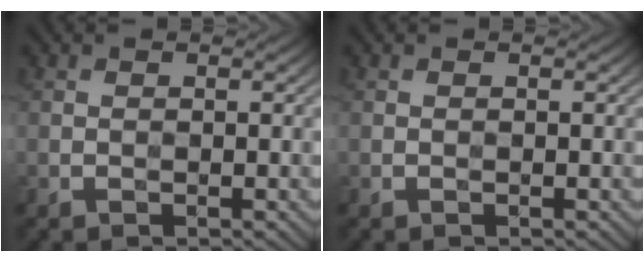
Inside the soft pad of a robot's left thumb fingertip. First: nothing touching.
{"total": 0.0}